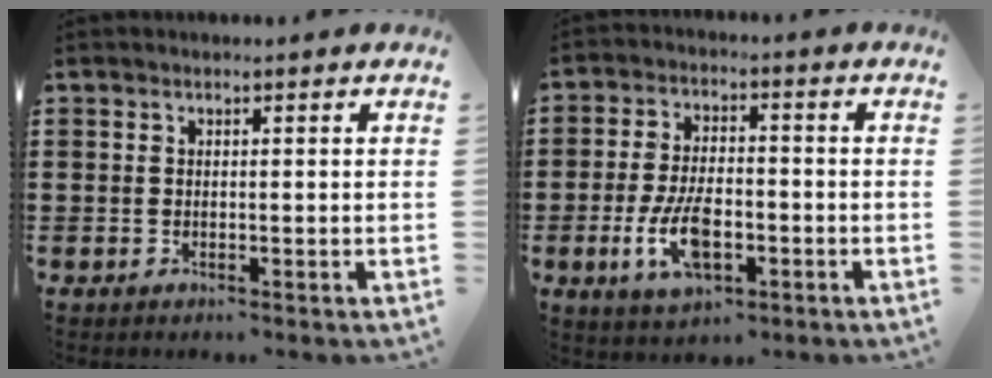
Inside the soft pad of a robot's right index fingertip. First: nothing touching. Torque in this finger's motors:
{"motor_torque": [2.14, 0.00, 0.92, 0.21]}